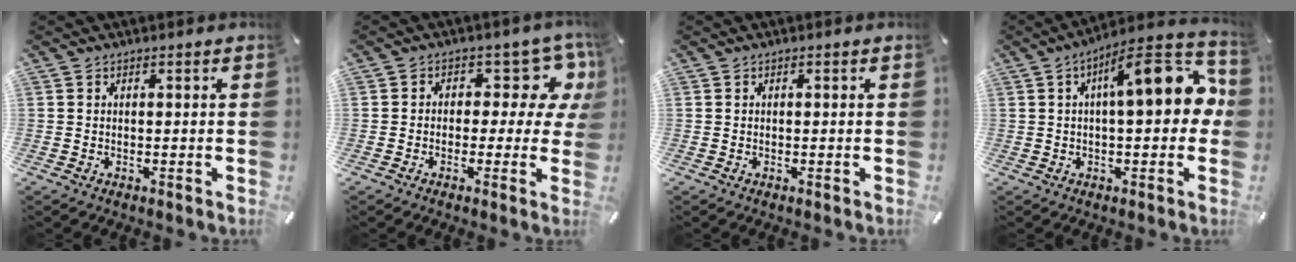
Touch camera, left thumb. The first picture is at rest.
{"total": 8.9, "force": [2.4, 5.5, 6.5], "torque": [-0.078, -0.016, 0.039]}
{"total": 0.0}
{"total": 15.8, "force": [3.1, 5.6, 14.5], "torque": [-0.196, -0.009, 0.043]}